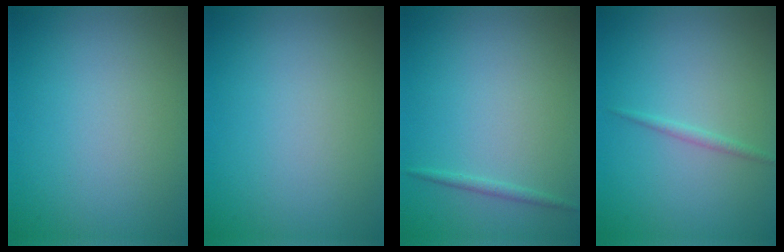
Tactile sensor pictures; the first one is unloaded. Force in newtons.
{"total": 0.0}
{"total": 0.7, "press": 0.7, "slide": 0.0}
{"total": 0.8, "press": 0.8, "slide": 0.0}